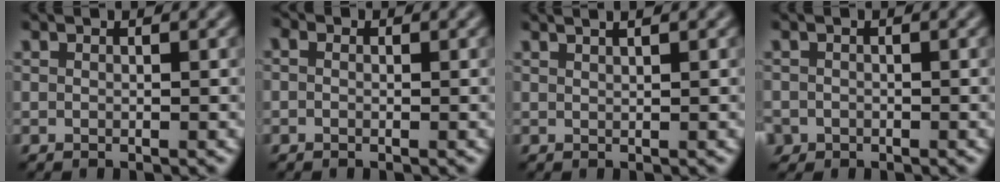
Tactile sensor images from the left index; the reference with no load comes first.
{"total": 1.0, "force": [0.1, 0.8, 0.6], "torque": [-0.012, -0.002, -0.012]}
{"total": 2.0, "force": [1.2, 0.7, 1.3], "torque": [-0.001, 0.000, -0.002]}
{"total": 1.6, "force": [-0.9, 1.3, 0.2], "torque": [-0.002, 0.002, -0.018]}